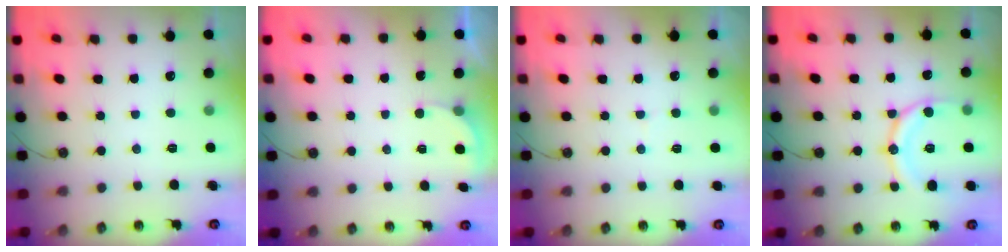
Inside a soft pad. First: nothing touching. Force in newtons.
{"total": 1.9, "press": 1.9, "slide": 0.2}
{"total": 2.8, "press": 2.6, "slide": 1.0}
{"total": 12.3, "press": 12.2, "slide": 1.1}